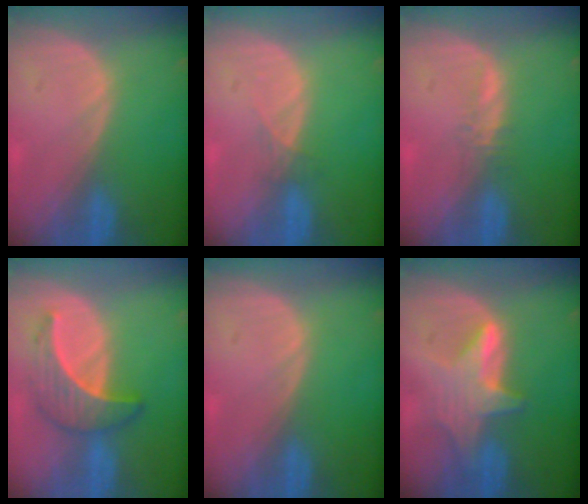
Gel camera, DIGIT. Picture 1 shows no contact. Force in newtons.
{"total": 1.1, "press": 1.1, "slide": 0.2}
{"total": 1.3, "press": 1.2, "slide": 0.5}
{"total": 7.0, "press": 6.2, "slide": 3.1}
{"total": 0.0}
{"total": 6.3, "press": 6.1, "slide": 1.5}